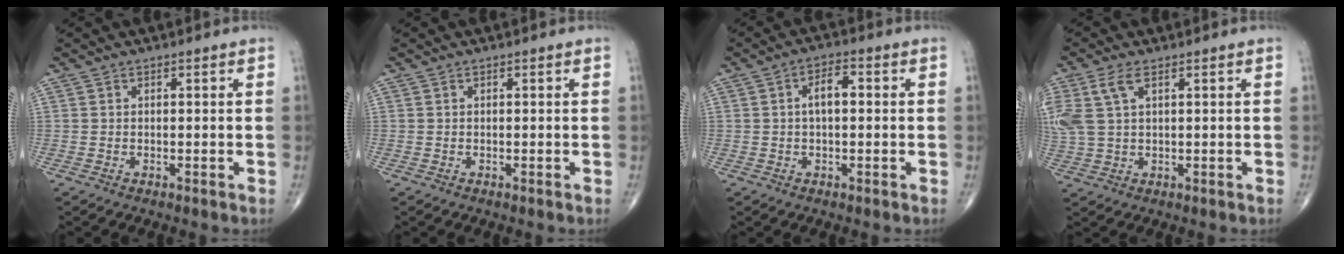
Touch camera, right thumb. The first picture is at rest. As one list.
[{"total": 0.0}, {"total": 4.5, "force": [0.4, 2.2, 3.9], "torque": [-0.065, 0.012, 0.001]}, {"total": 7.9, "force": [2.9, 4.0, 6.2], "torque": [-0.167, 0.013, 0.064]}]